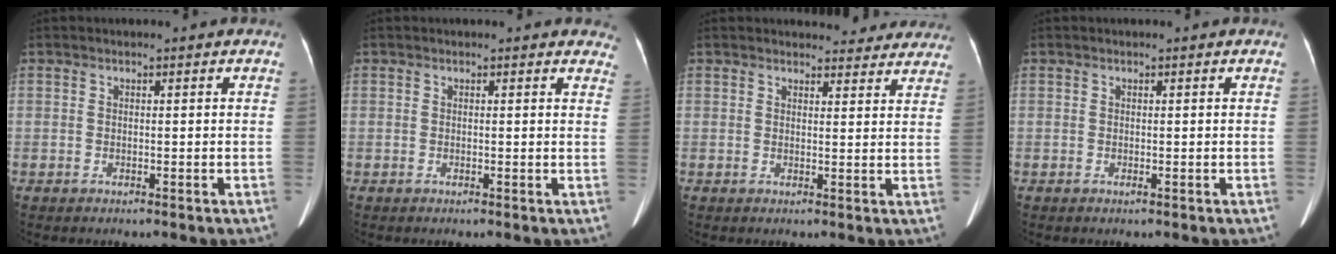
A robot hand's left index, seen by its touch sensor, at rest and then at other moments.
{"total": 4.1, "force": [3.7, 1.4, 0.8], "torque": [0.013, -0.009, 0.012]}
{"total": 9.1, "force": [8.6, 2.5, 1.6], "torque": [0.010, -0.004, 0.081]}
{"total": 0.0}